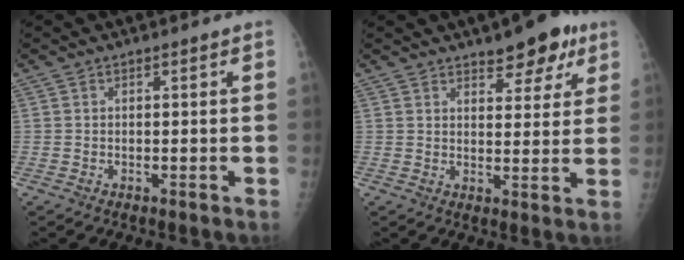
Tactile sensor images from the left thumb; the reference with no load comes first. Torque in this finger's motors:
{"motor_torque": [0.26, -0.21, 0.65, -0.41, 0.00]}